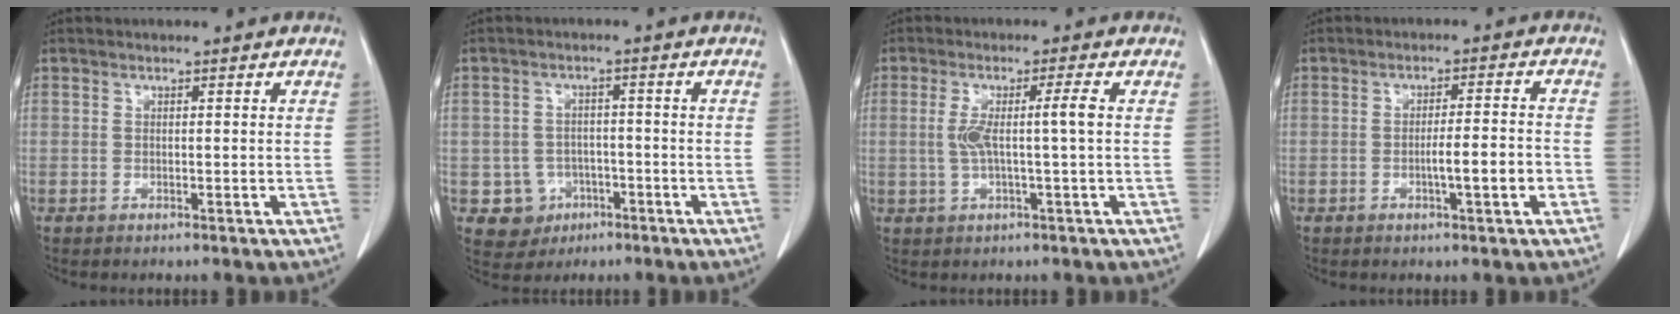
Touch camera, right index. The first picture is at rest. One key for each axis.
{"total": 5.4, "fx": -1.9, "fy": 5.0, "fz": 0.6, "tx": -0.005, "ty": 0.011, "tz": -0.022}
{"total": 4.9, "fx": 0.3, "fy": -0.6, "fz": 4.9, "tx": -0.094, "ty": 0.013, "tz": 0.011}
{"total": 5.0, "fx": -1.6, "fy": 0.2, "fz": 4.8, "tx": -0.071, "ty": 0.003, "tz": -0.020}